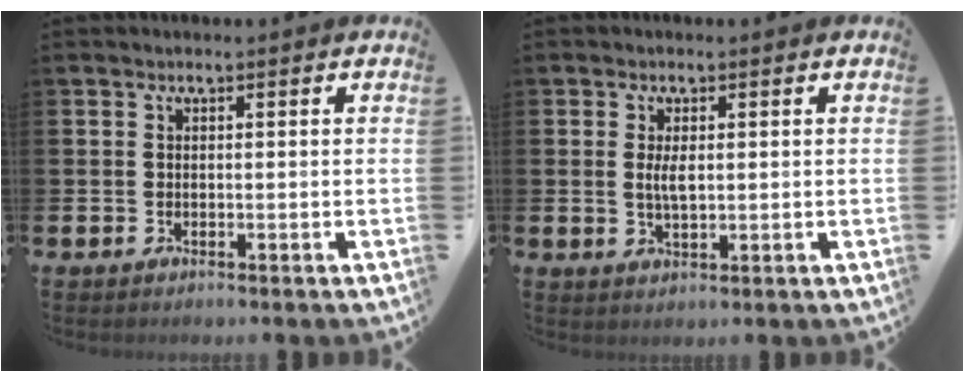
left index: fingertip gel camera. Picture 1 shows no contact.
{"total": 2.7, "force": [0.4, 1.0, 2.5], "torque": [-0.040, -0.001, 0.002]}